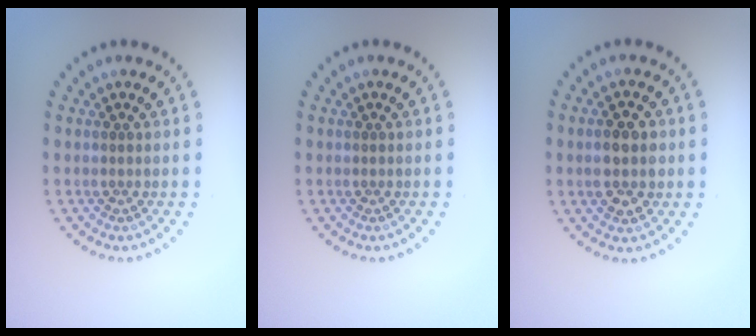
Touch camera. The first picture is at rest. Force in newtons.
{"total": 0.0}
{"total": 3.8, "press": 3.8, "slide": 0.0}